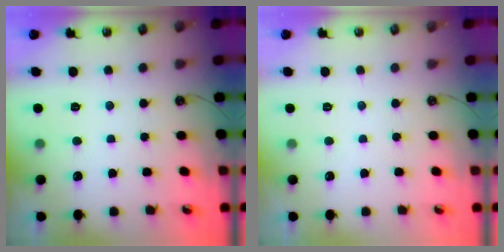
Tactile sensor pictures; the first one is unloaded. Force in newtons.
{"total": 0.0}